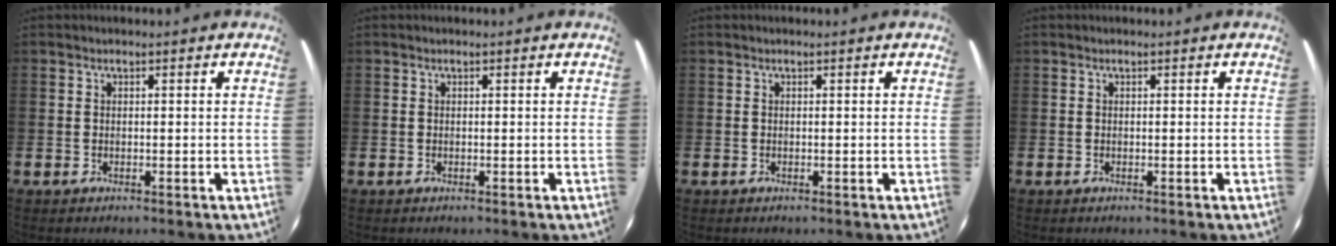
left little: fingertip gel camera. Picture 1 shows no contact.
{"total": 0.0}
{"total": 0.0}
{"total": 0.0}